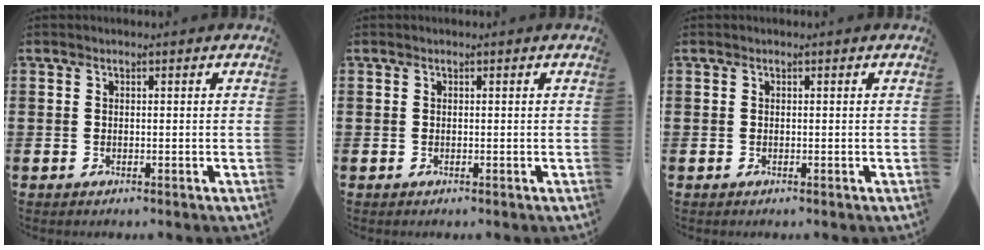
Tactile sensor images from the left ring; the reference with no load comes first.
{"total": 0.0}
{"total": 0.0}